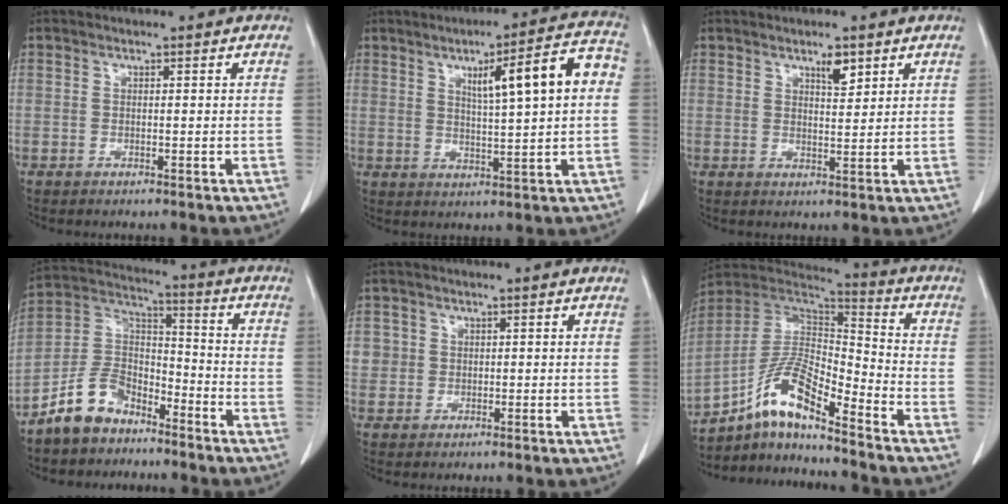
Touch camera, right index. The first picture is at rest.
{"total": 11.1, "force": [2.5, 1.1, 10.7], "torque": [-0.149, 0.021, 0.036]}
{"total": 3.1, "force": [2.1, 0.9, 2.1], "torque": [-0.036, -0.003, 0.035]}
{"total": 9.8, "force": [-7.2, 5.4, 4.0], "torque": [-0.090, 0.023, -0.139]}
{"total": 2.5, "force": [0.3, 2.5, 0.1], "torque": [0.013, 0.005, 0.006]}
{"total": 12.8, "force": [-8.6, 2.0, 9.3], "torque": [-0.187, 0.019, -0.158]}